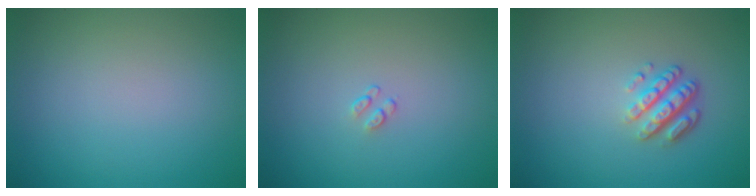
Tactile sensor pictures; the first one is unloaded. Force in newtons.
{"total": 0.6, "press": 0.4, "slide": 0.5}
{"total": 3.4, "press": 2.6, "slide": 2.3}